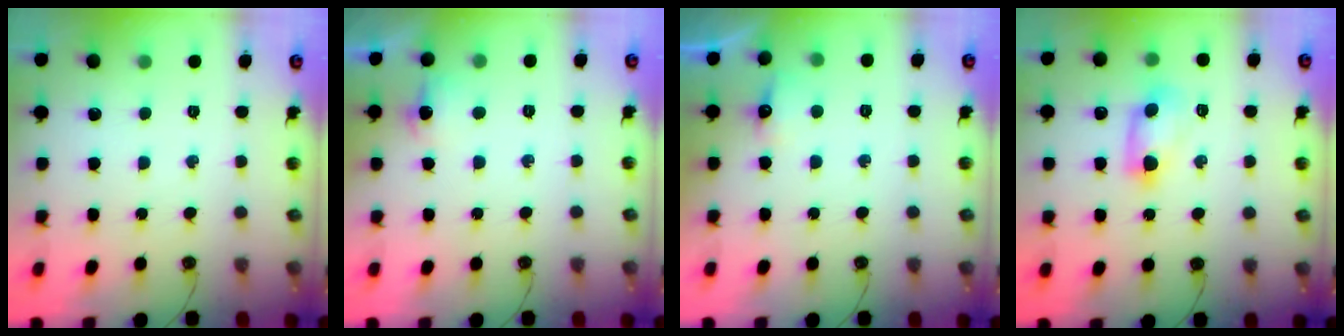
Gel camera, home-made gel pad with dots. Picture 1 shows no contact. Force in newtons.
{"total": 6.4, "press": 6.4, "slide": 0.4}
{"total": 5.2, "press": 5.1, "slide": 1.0}
{"total": 7.4, "press": 7.3, "slide": 1.0}